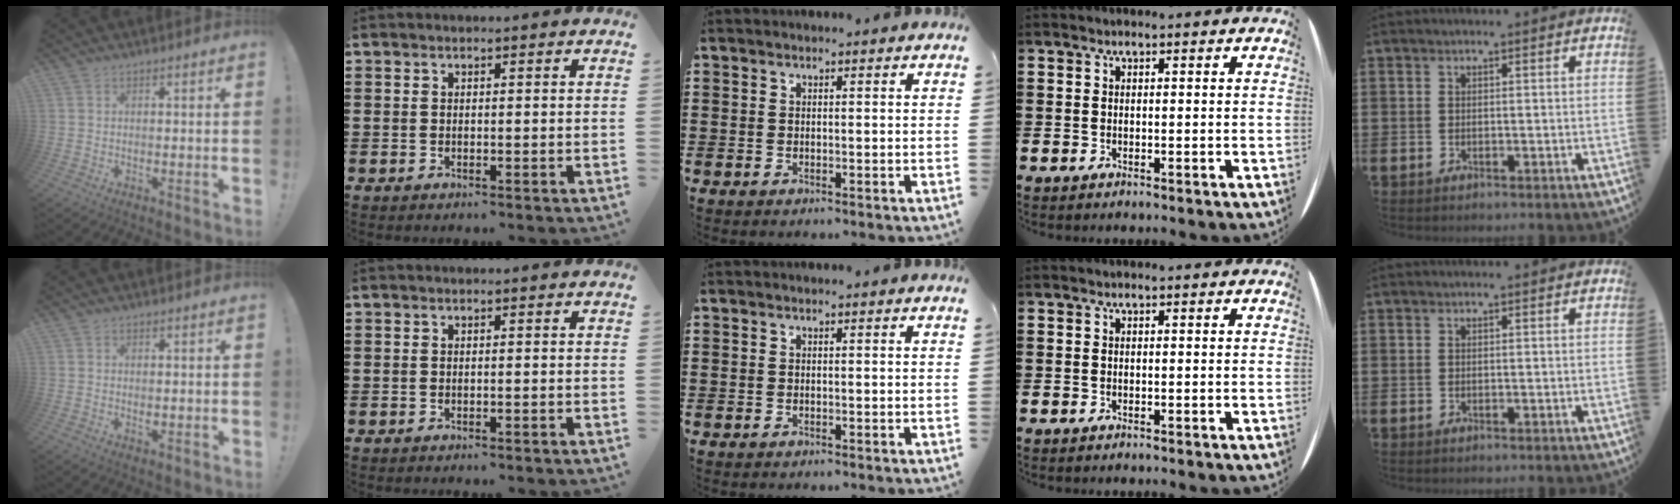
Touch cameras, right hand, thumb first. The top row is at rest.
{"thumb": {"total": 0.8, "force": [0.3, 0.5, 0.5], "torque": [-0.001, -0.003, 0.003]}, "index": {"total": 0.6, "force": [-0.5, -0.2, 0.1], "torque": [-0.003, -0.003, -0.010]}}